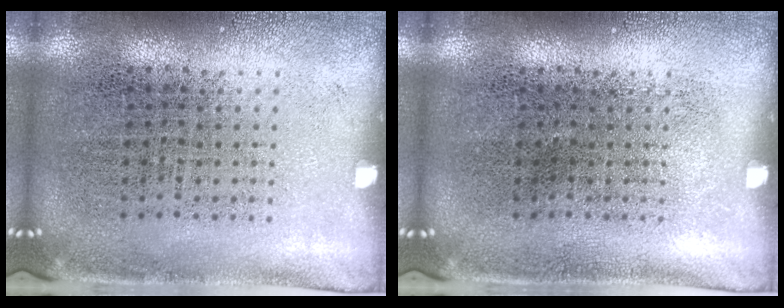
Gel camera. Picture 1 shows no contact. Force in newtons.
{"total": 0.0}